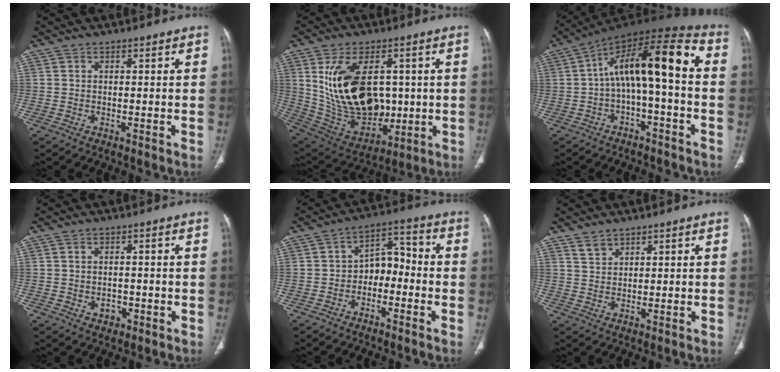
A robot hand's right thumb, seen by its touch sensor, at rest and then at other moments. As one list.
[{"total": 21.1, "force": [2.9, 13.3, 16.1], "torque": [-0.266, -0.014, 0.083]}, {"total": 15.7, "force": [-0.2, 5.3, 14.8], "torque": [-0.234, 0.068, -0.009]}, {"total": 2.2, "force": [-0.7, 1.8, 1.2], "torque": [-0.011, 0.006, -0.005]}, {"total": 7.2, "force": [-2.3, 4.9, 4.8], "torque": [-0.049, 0.047, -0.048]}, {"total": 2.1, "force": [1.9, 1.0, 0.4], "torque": [0.000, -0.009, 0.038]}]